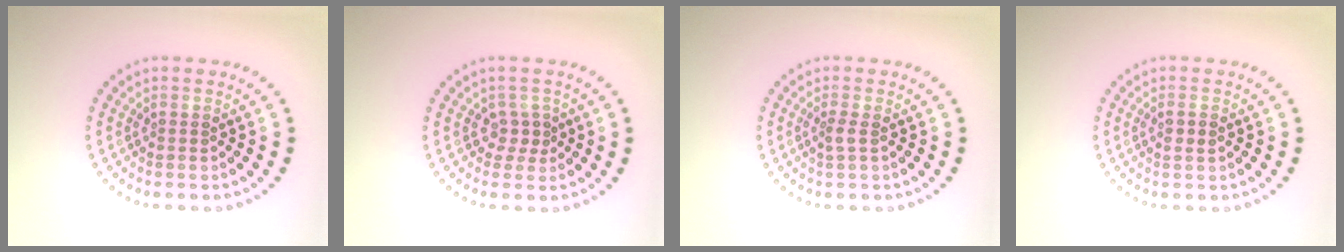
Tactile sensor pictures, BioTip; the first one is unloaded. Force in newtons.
{"total": 1.6, "press": 1.2, "slide": 1.1}
{"total": 0.9, "press": 0.7, "slide": 0.6}
{"total": 1.1, "press": 1.0, "slide": 0.5}